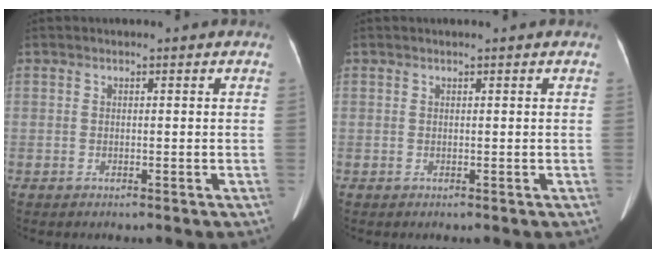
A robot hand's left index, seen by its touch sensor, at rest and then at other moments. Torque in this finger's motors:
{"motor_torque": [-0.27, -0.28, -0.51, 0.00]}